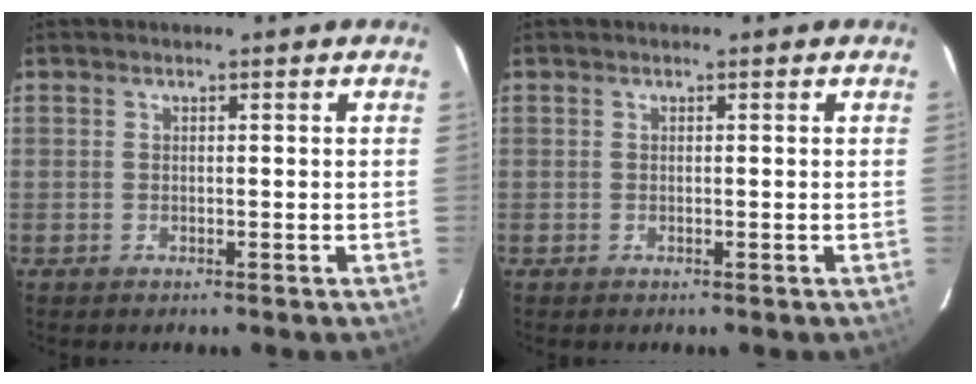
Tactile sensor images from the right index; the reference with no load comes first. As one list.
[{"total": 0.0}]